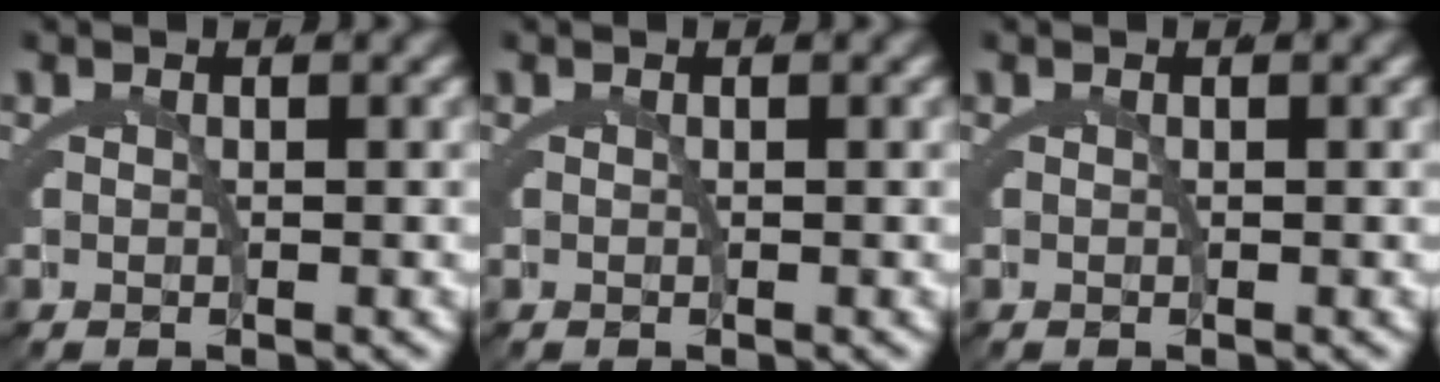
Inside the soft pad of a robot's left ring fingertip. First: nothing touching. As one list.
[{"total": 0.0}, {"total": 0.0}]